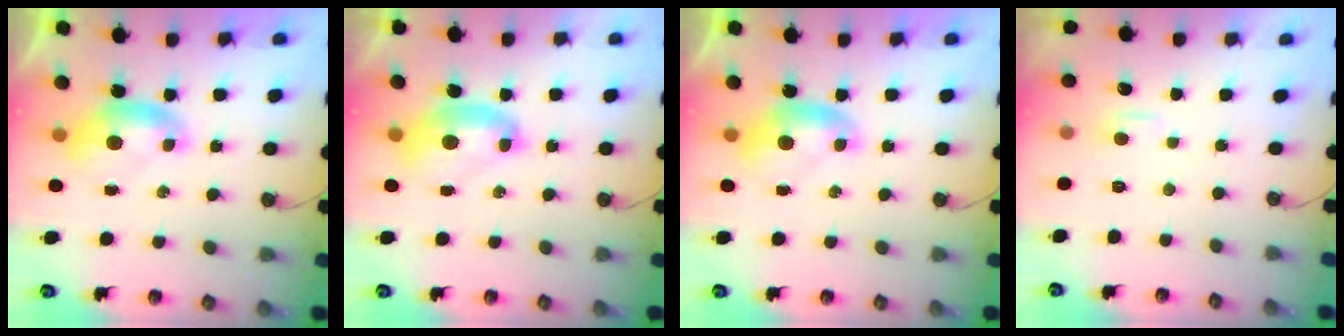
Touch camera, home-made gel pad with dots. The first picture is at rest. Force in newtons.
{"total": 3.3, "press": 3.3, "slide": 0.2}
{"total": 0.0}
{"total": 2.4, "press": 2.3, "slide": 0.3}